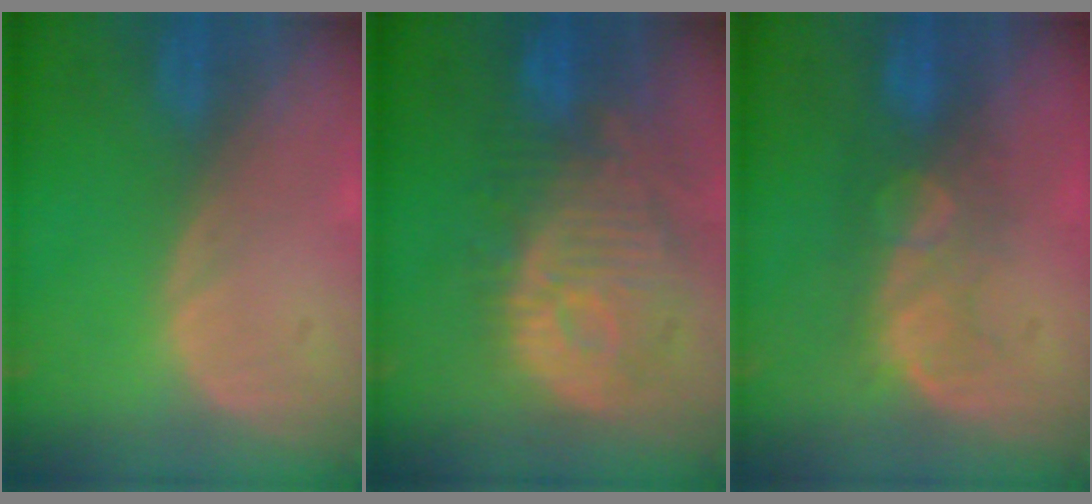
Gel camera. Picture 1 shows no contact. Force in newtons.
{"total": 12.5, "press": 11.2, "slide": 5.6}
{"total": 6.1, "press": 6.0, "slide": 1.2}